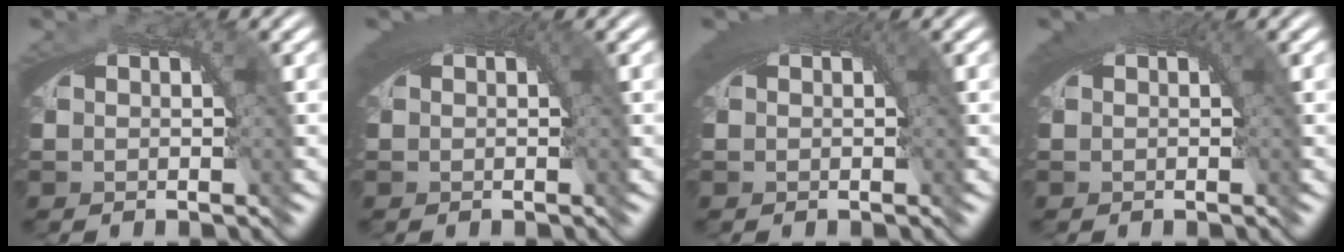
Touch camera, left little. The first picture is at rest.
{"total": 2.9, "force": [0.7, 1.6, 2.4], "torque": [-0.038, -0.007, 0.013]}
{"total": 2.9, "force": [0.8, 1.5, 2.3], "torque": [-0.038, -0.007, 0.014]}
{"total": 2.0, "force": [0.6, 1.2, 1.5], "torque": [-0.025, -0.005, 0.009]}